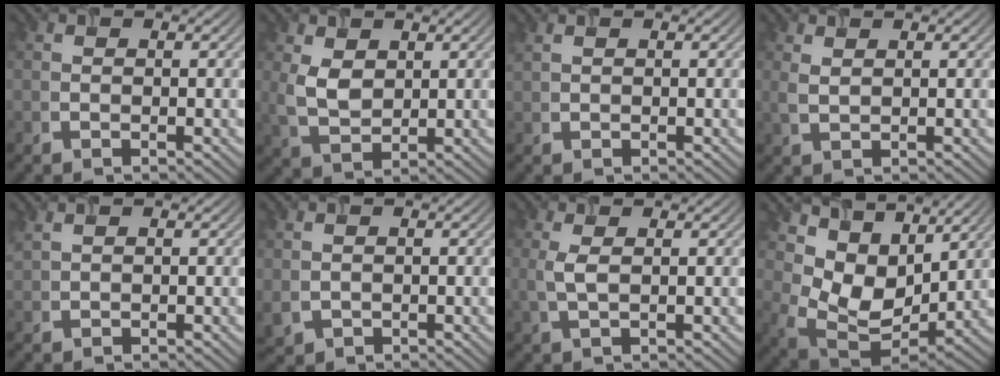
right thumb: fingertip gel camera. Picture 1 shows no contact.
{"total": 4.4, "force": [1.3, 2.8, 3.1], "torque": [-0.078, -0.006, 0.030]}
{"total": 0.8, "force": [0.7, 0.1, 0.4], "torque": [-0.015, 0.003, 0.018]}
{"total": 1.4, "force": [0.9, 0.5, 1.0], "torque": [-0.030, -0.004, 0.023]}
{"total": 1.3, "force": [1.1, 0.3, 0.7], "torque": [-0.022, 0.005, 0.027]}
{"total": 1.8, "force": [0.1, 1.6, 0.8], "torque": [-0.028, -0.010, 0.007]}
{"total": 2.3, "force": [0.5, 0.7, 2.2], "torque": [-0.056, 0.001, 0.010]}
{"total": 9.9, "force": [5.4, 6.2, 5.5], "torque": [-0.136, -0.016, 0.104]}